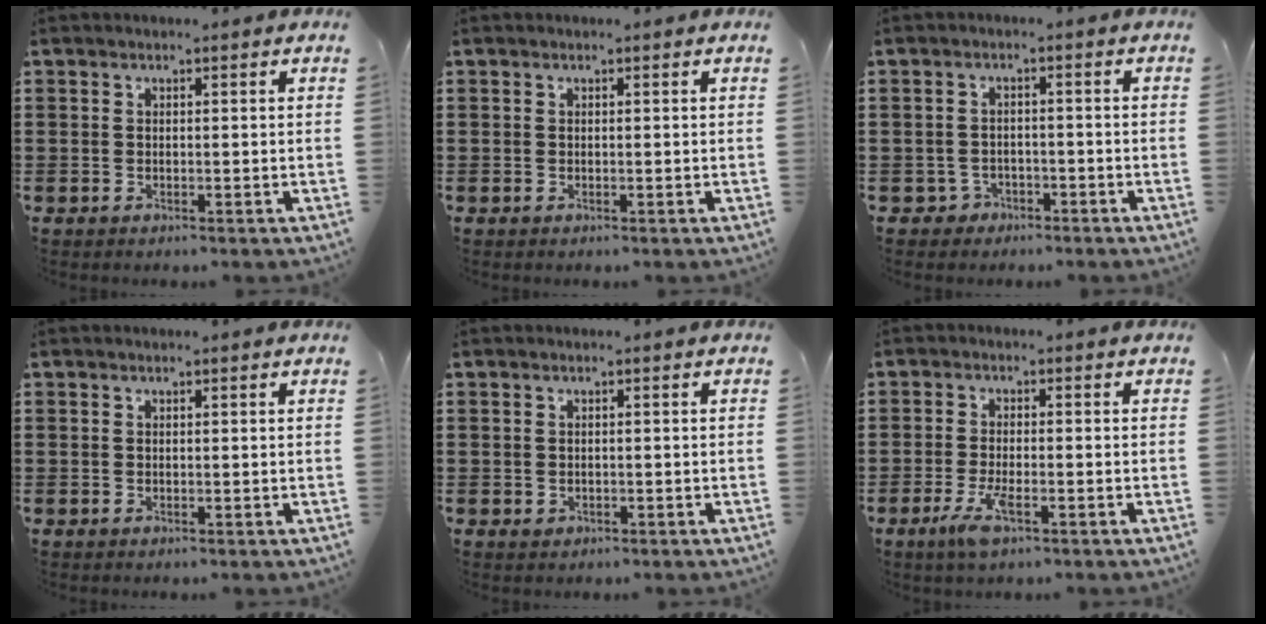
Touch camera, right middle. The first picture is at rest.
{"total": 0.0}
{"total": 2.2, "force": [-1.8, 1.3, 0.2], "torque": [-0.012, 0.002, -0.040]}
{"total": 0.0}
{"total": 0.6, "force": [-0.2, 0.5, 0.3], "torque": [-0.007, 0.003, -0.004]}
{"total": 4.5, "force": [-2.1, 1.1, 3.8], "torque": [-0.082, -0.007, -0.040]}